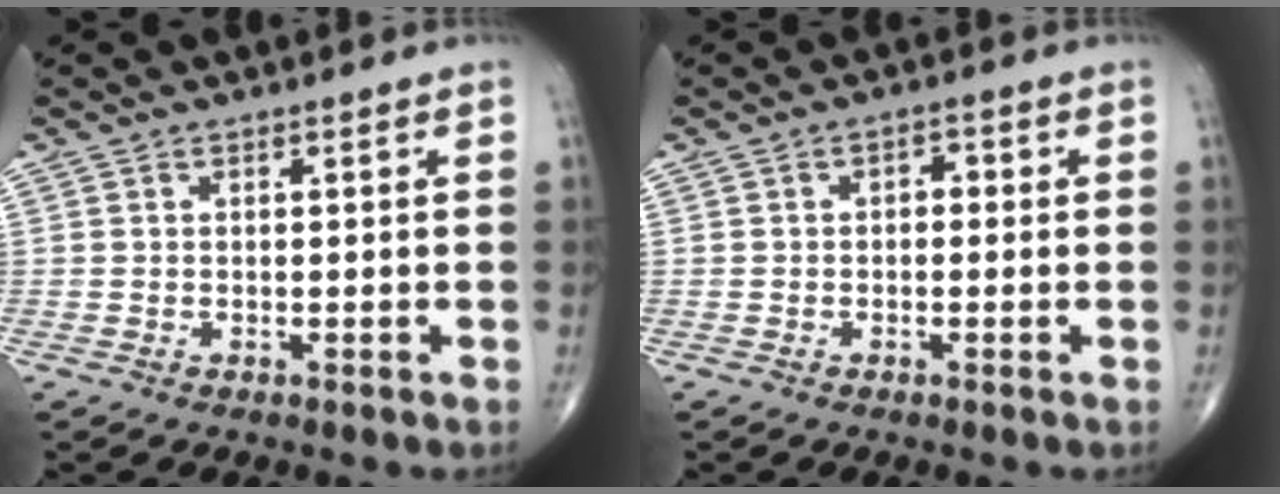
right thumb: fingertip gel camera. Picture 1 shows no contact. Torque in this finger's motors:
{"motor_torque": [0.19, -0.36, 0.14, 0.20, 0.03]}